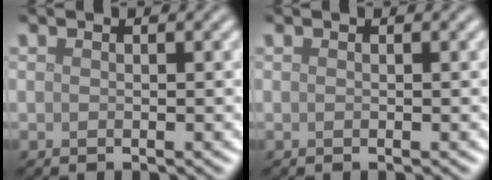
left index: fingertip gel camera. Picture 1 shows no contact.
{"total": 0.0}